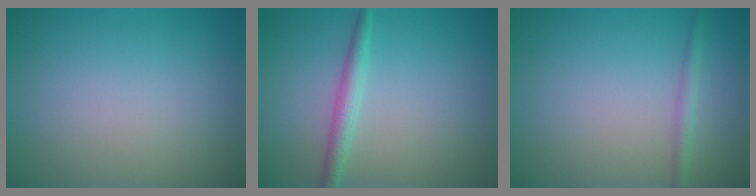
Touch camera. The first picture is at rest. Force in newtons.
{"total": 2.0, "press": 2.0, "slide": 0.1}
{"total": 1.3, "press": 1.3, "slide": 0.0}